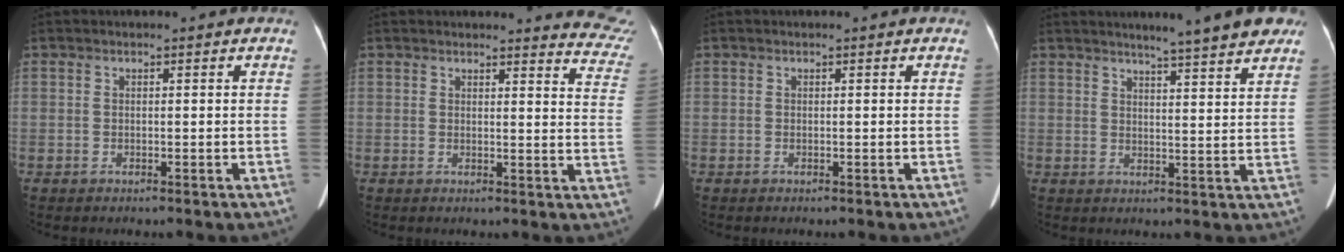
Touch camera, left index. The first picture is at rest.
{"total": 10.4, "force": [10.3, 1.3, 0.9], "torque": [0.034, -0.083, 0.068]}
{"total": 0.0}
{"total": 10.2, "force": [8.5, 0.4, 5.6], "torque": [-0.070, 0.007, 0.092]}